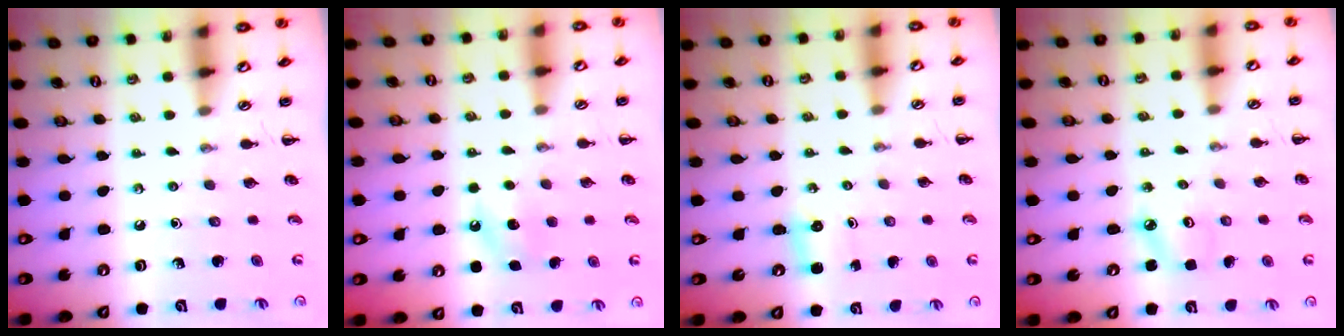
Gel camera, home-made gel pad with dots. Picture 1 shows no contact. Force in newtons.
{"total": 6.2, "press": 6.0, "slide": 1.7}
{"total": 2.1, "press": 2.0, "slide": 0.6}
{"total": 3.0, "press": 2.9, "slide": 0.6}